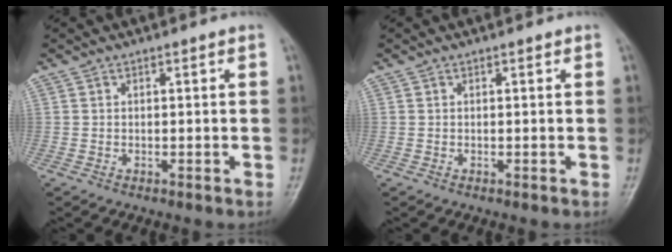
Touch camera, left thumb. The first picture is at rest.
{"total": 0.0}